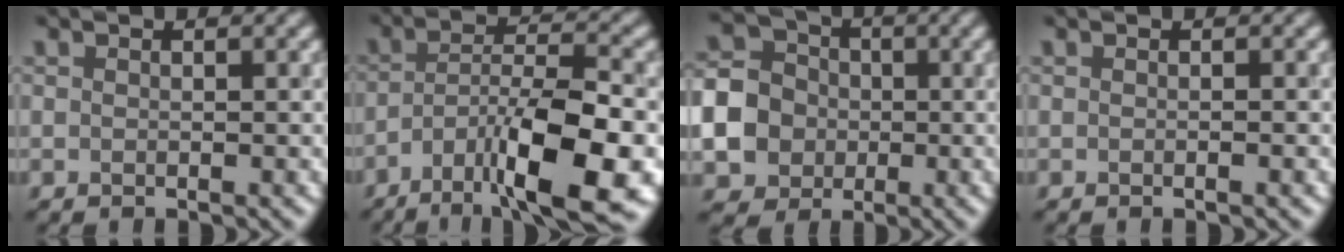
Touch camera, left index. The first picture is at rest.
{"total": 10.5, "force": [-5.1, 2.6, 8.7], "torque": [-0.143, 0.001, -0.086]}
{"total": 9.2, "force": [-1.8, 8.4, 3.4], "torque": [-0.091, -0.013, -0.059]}
{"total": 0.6, "force": [-0.2, 0.1, 0.6], "torque": [-0.007, -0.001, -0.006]}